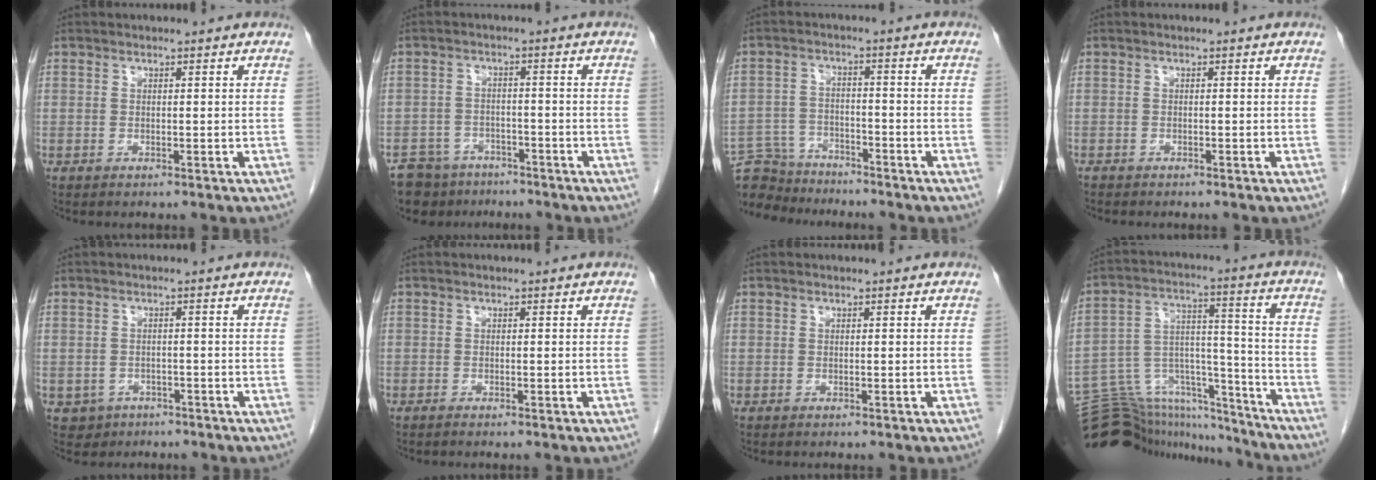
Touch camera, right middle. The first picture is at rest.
{"total": 8.2, "force": [-6.5, 4.8, 1.2], "torque": [-0.022, 0.005, -0.099]}
{"total": 8.4, "force": [-8.0, 2.5, 0.0], "torque": [-0.003, 0.012, -0.142]}
{"total": 1.1, "force": [-1.0, 0.3, 0.4], "torque": [-0.012, -0.002, -0.016]}
{"total": 2.9, "force": [-1.6, 2.5, 0.1], "torque": [-0.005, 0.009, -0.020]}
{"total": 0.6, "force": [-0.4, 0.1, 0.4], "torque": [-0.008, -0.001, -0.004]}
{"total": 0.0}
{"total": 18.4, "force": [-17.1, 6.1, 3.1], "torque": [-0.071, 0.070, -0.259]}